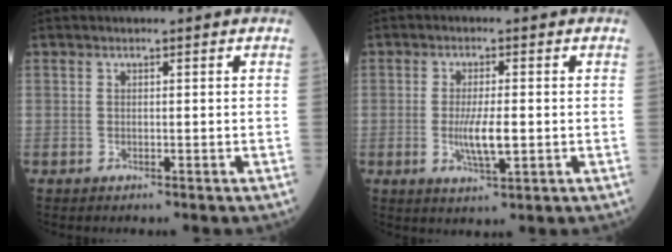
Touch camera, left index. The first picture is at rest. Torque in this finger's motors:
{"motor_torque": [0.95, 0.10, 0.46, 0.14]}